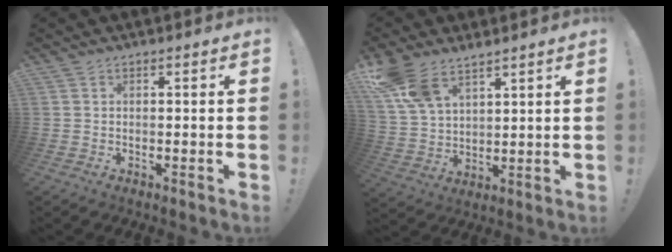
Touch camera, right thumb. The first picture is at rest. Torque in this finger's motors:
{"motor_torque": [0.57, 2.95, 0.45, 0.09, 0.09]}